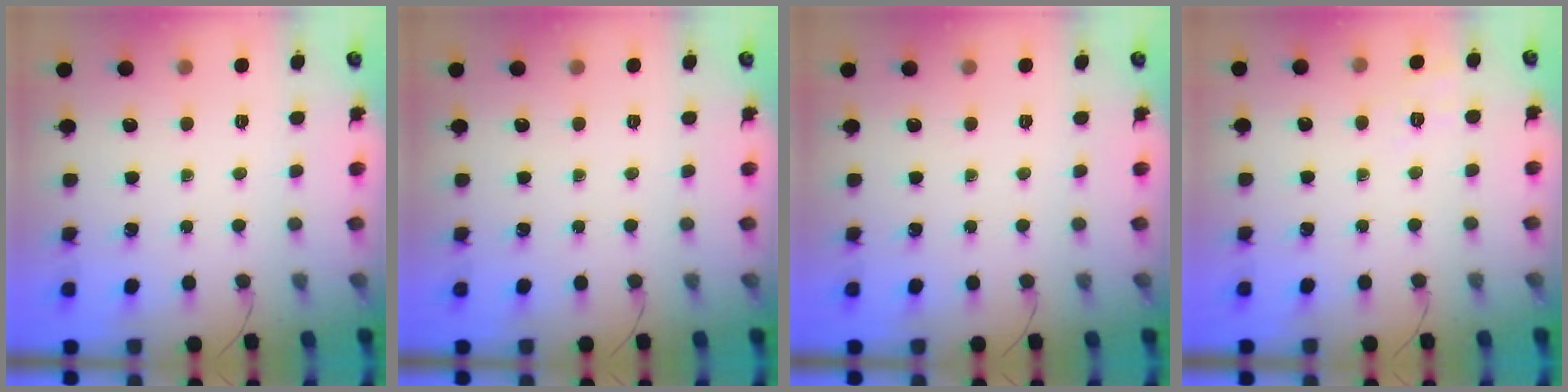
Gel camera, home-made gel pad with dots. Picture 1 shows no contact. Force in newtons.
{"total": 0.0}
{"total": 0.0}
{"total": 2.5, "press": 1.3, "slide": 2.1}